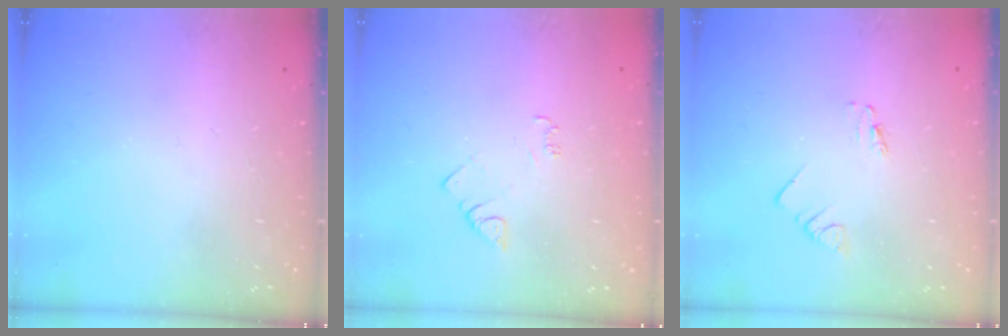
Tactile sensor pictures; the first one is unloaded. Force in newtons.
{"total": 3.8, "press": 3.7, "slide": 0.5}
{"total": 0.0}